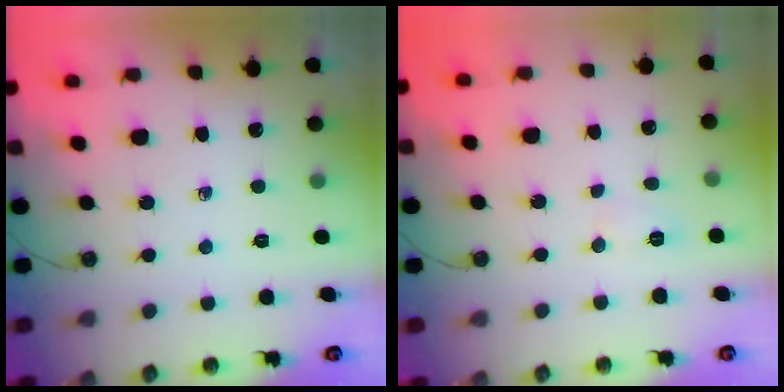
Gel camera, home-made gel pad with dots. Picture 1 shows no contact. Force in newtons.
{"total": 3.8, "press": 3.7, "slide": 0.9}